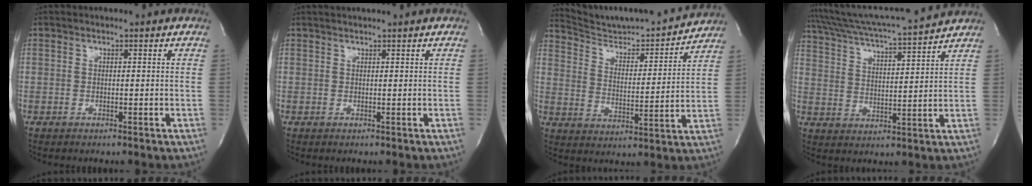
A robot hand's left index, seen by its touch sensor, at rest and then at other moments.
{"total": 2.2, "force": [1.9, -0.4, 0.9], "torque": [-0.008, 0.018, 0.035]}
{"total": 16.1, "force": [15.6, 1.3, 3.7], "torque": [-0.060, -0.017, 0.235]}
{"total": 15.4, "force": [14.4, -0.5, 5.5], "torque": [-0.109, 0.003, 0.224]}